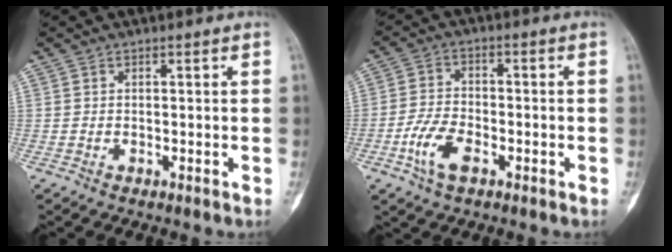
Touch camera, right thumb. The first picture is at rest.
{"total": 7.2, "force": [-3.2, 3.8, 5.2], "torque": [-0.107, 0.014, -0.065]}